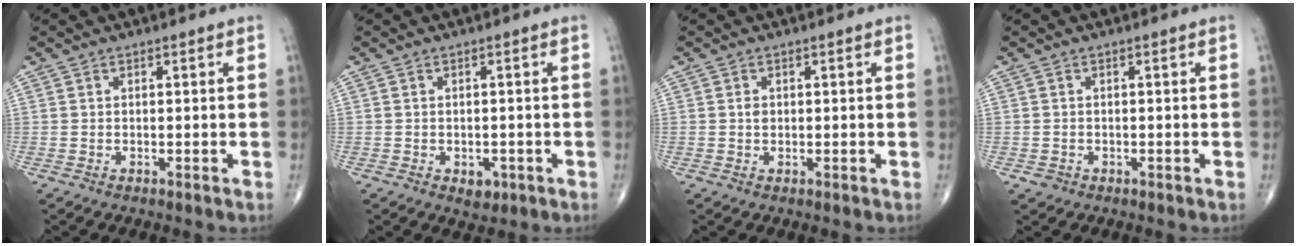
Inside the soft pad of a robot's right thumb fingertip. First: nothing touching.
{"total": 2.6, "force": [-1.0, 1.8, 1.5], "torque": [-0.009, 0.001, -0.007]}
{"total": 1.0, "force": [0.1, 0.8, 0.6], "torque": [-0.007, 0.001, 0.001]}
{"total": 1.2, "force": [-0.5, 1.1, 0.2], "torque": [0.000, 0.005, -0.006]}